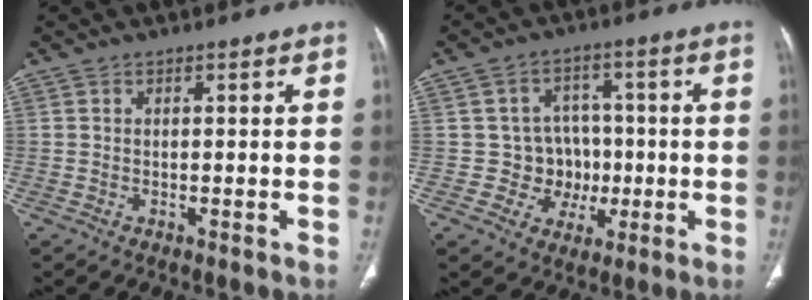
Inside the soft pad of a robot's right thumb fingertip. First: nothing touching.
{"total": 7.9, "force": [-0.9, 7.6, 2.0], "torque": [0.024, 0.024, -0.011]}